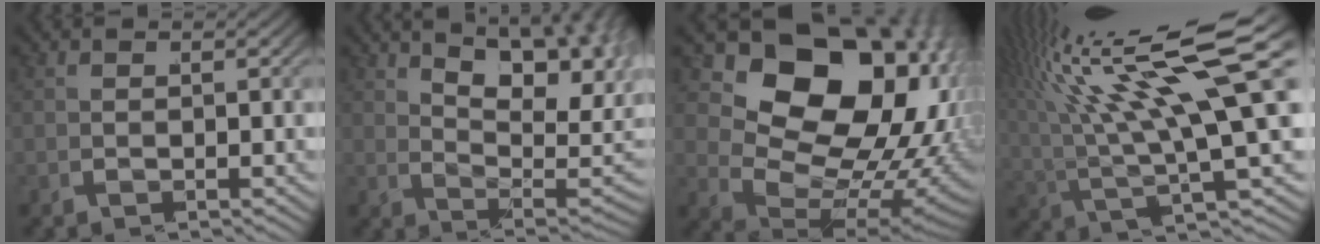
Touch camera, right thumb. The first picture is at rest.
{"total": 11.4, "force": [3.6, 6.4, 8.8], "torque": [-0.118, -0.008, 0.064]}
{"total": 21.9, "force": [1.0, 14.9, 16.0], "torque": [-0.290, -0.053, 0.043]}
{"total": 11.6, "force": [4.3, 4.3, 9.9], "torque": [-0.141, 0.007, 0.075]}